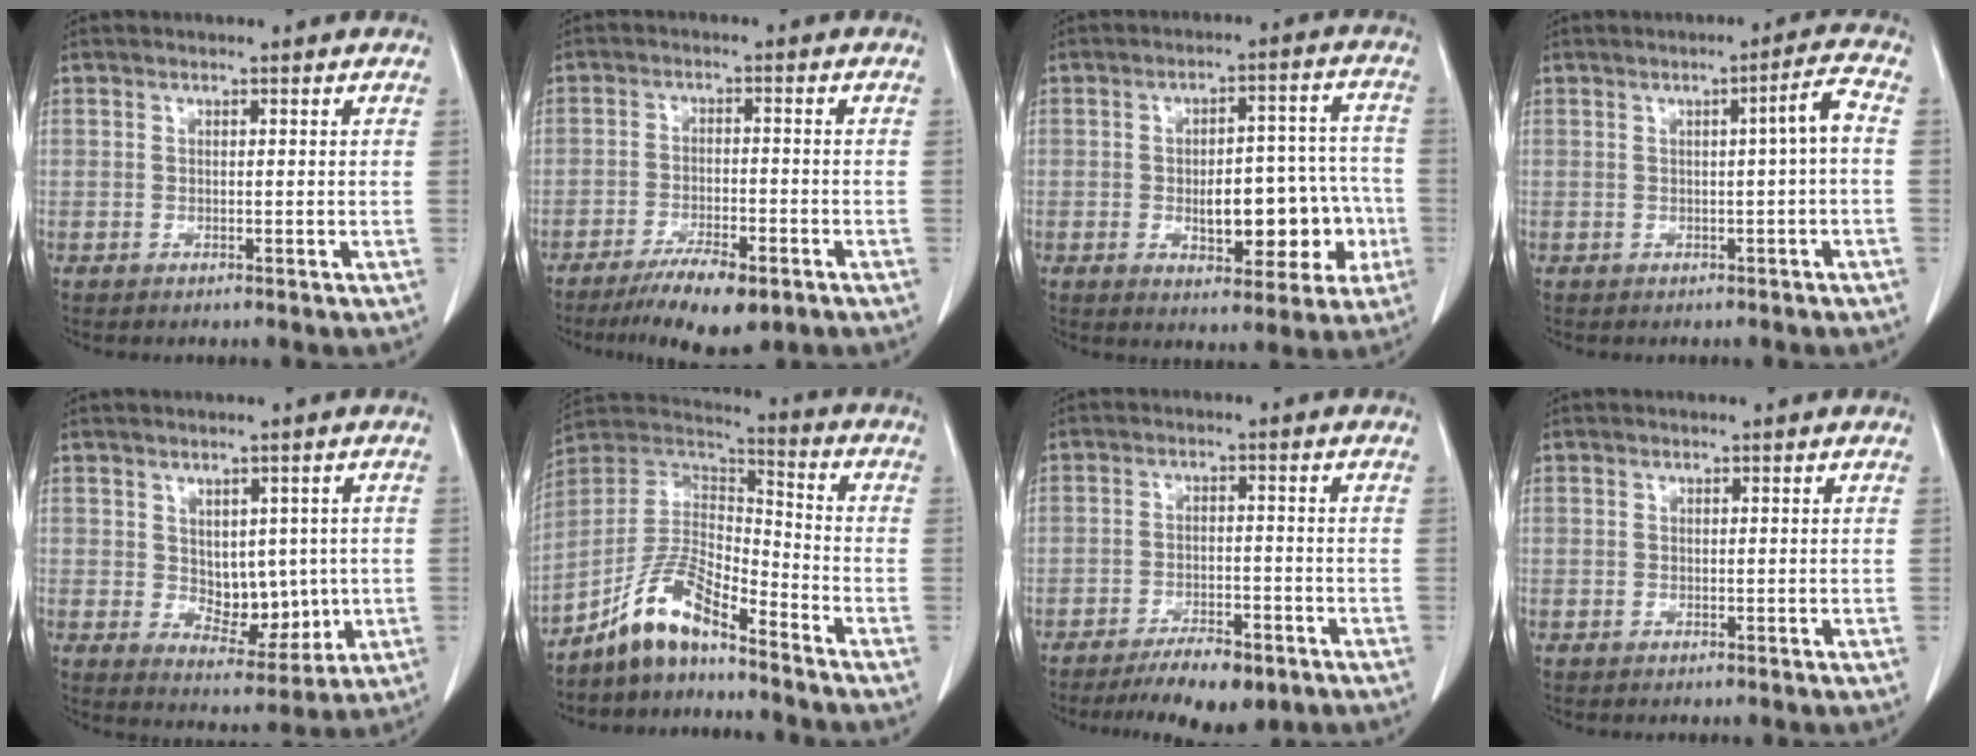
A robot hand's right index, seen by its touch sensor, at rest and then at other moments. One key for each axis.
{"total": 8.4, "fx": -5.7, "fy": 2.0, "fz": 5.8, "tx": -0.095, "ty": -0.014, "tz": -0.090}
{"total": 11.6, "fx": -2.7, "fy": 5.2, "fz": 10.0, "tx": -0.127, "ty": 0.032, "tz": -0.025}
{"total": 3.5, "fx": -0.1, "fy": -0.3, "fz": 3.5, "tx": -0.052, "ty": 0.008, "tz": 0.000}
{"total": 7.4, "fx": 0.2, "fy": 4.4, "fz": 5.9, "tx": -0.079, "ty": -0.005, "tz": 0.024}
{"total": 10.4, "fx": -8.0, "fy": 2.5, "fz": 6.2, "tx": -0.136, "ty": 0.022, "tz": -0.154}
{"total": 7.7, "fx": -6.1, "fy": 2.8, "fz": 3.9, "tx": -0.056, "ty": -0.004, "tz": -0.093}
{"total": 0.0}